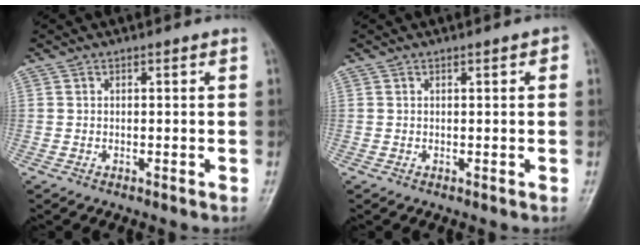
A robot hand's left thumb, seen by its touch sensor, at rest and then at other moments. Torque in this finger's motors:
{"motor_torque": [-0.45, 0.14, -0.22, 0.00, 0.00]}